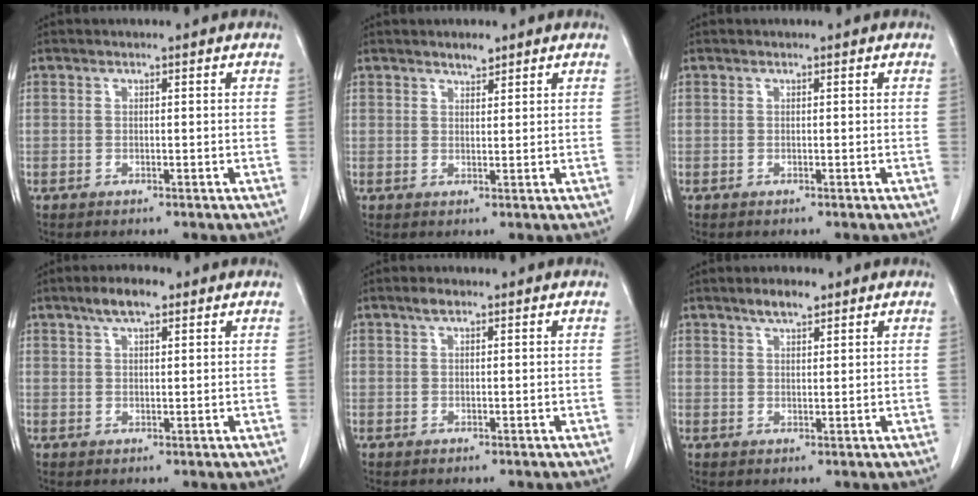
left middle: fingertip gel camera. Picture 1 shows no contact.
{"total": 1.7, "force": [1.5, 0.5, 0.7], "torque": [-0.015, -0.001, 0.025]}
{"total": 0.0}
{"total": 4.2, "force": [2.7, 1.4, 2.9], "torque": [-0.056, 0.010, 0.047]}
{"total": 1.2, "force": [0.8, 0.5, 0.8], "torque": [-0.015, 0.007, 0.014]}
{"total": 3.1, "force": [2.3, 0.9, 1.8], "torque": [-0.036, 0.004, 0.040]}